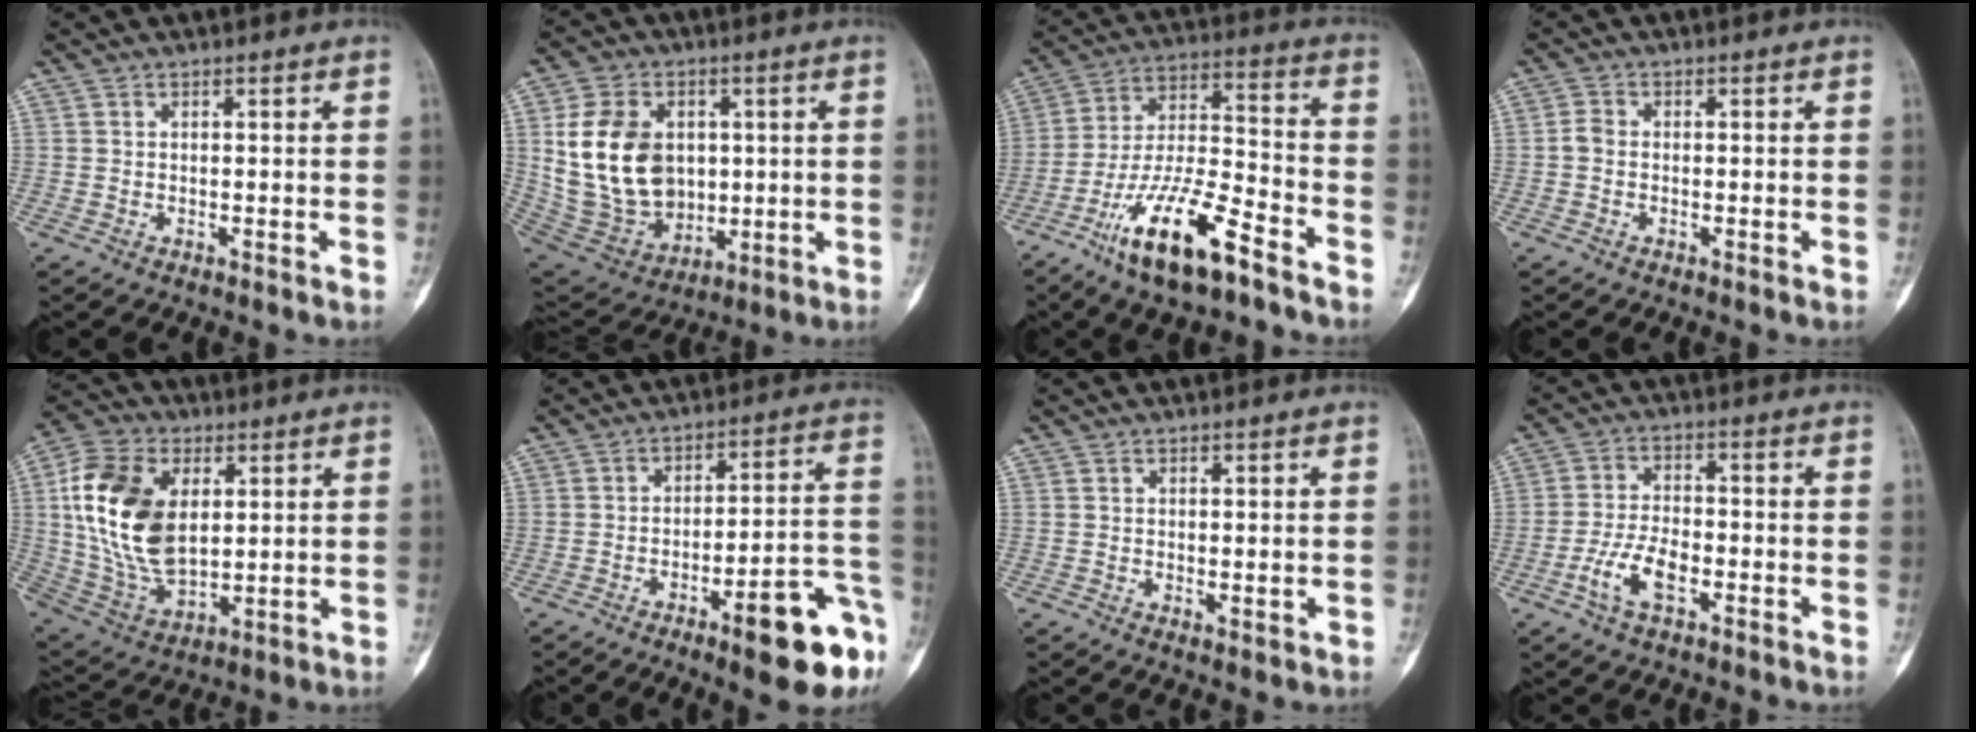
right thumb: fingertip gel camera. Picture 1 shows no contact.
{"total": 18.9, "force": [2.8, 14.0, 12.4], "torque": [-0.199, -0.007, 0.073]}
{"total": 17.4, "force": [-10.9, 4.8, 12.7], "torque": [-0.235, 0.072, -0.196]}
{"total": 1.8, "force": [-0.5, 1.3, 1.1], "torque": [-0.021, 0.004, -0.016]}
{"total": 19.7, "force": [4.0, 12.2, 14.9], "torque": [-0.275, -0.010, 0.078]}
{"total": 16.0, "force": [-7.9, 3.8, 13.4], "torque": [-0.134, 0.058, -0.102]}
{"total": 1.5, "force": [0.0, 0.9, 1.2], "torque": [-0.011, -0.004, 0.003]}
{"total": 7.2, "force": [-3.0, 3.4, 5.6], "torque": [-0.111, 0.017, -0.059]}